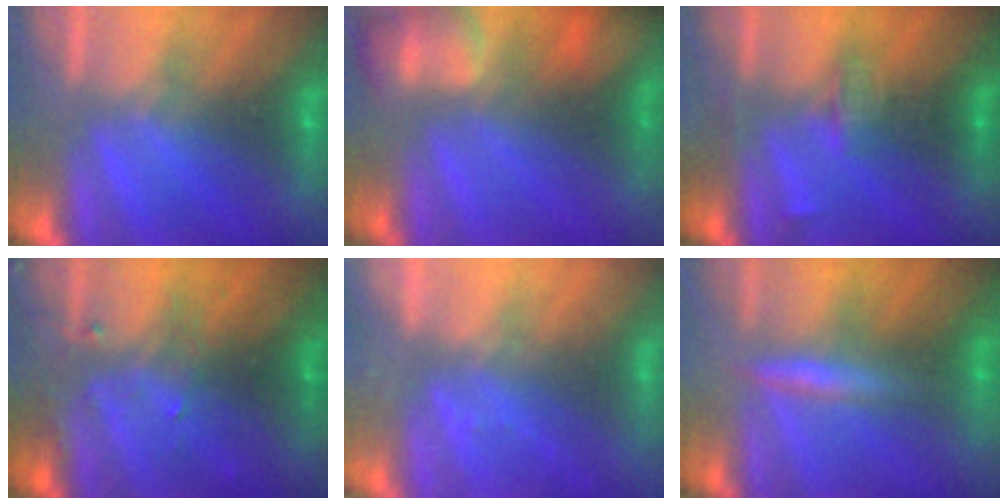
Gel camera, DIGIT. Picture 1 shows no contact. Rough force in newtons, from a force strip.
{"total": 7.8}
{"total": 2.9}
{"total": 3.4}
{"total": 2.2}
{"total": 2.6}